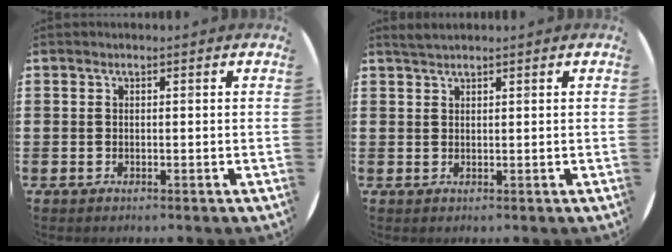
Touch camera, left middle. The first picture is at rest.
{"total": 1.4, "force": [1.3, 0.1, 0.4], "torque": [-0.010, 0.001, 0.025]}